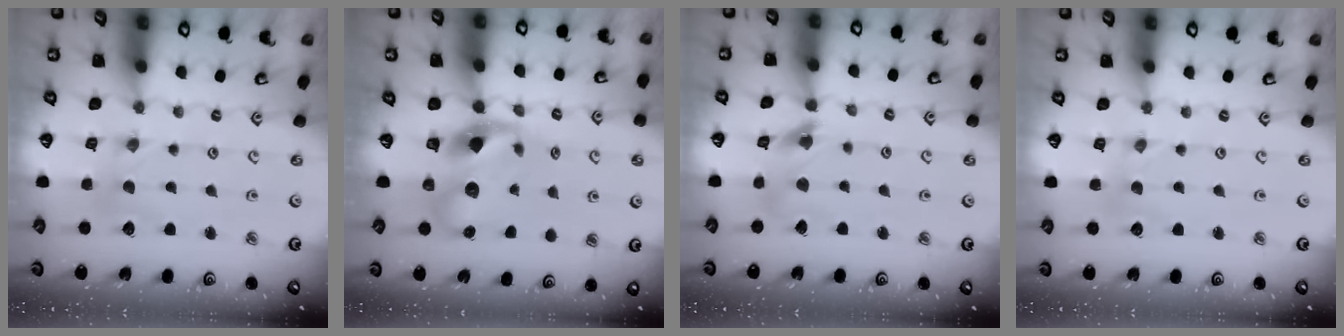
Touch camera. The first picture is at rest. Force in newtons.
{"total": 11.0, "press": 10.9, "slide": 1.6}
{"total": 8.6, "press": 8.6, "slide": 0.8}
{"total": 0.0}